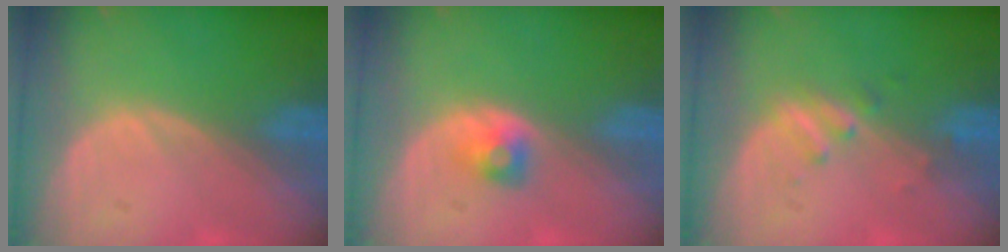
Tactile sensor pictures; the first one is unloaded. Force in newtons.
{"total": 2.2, "press": 2.2, "slide": 0.3}
{"total": 2.3, "press": 2.3, "slide": 0.3}